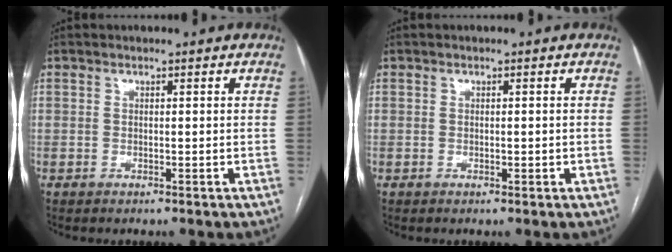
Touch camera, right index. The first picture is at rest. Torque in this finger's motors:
{"motor_torque": [-0.28, 0.28, -0.01, 0.00]}